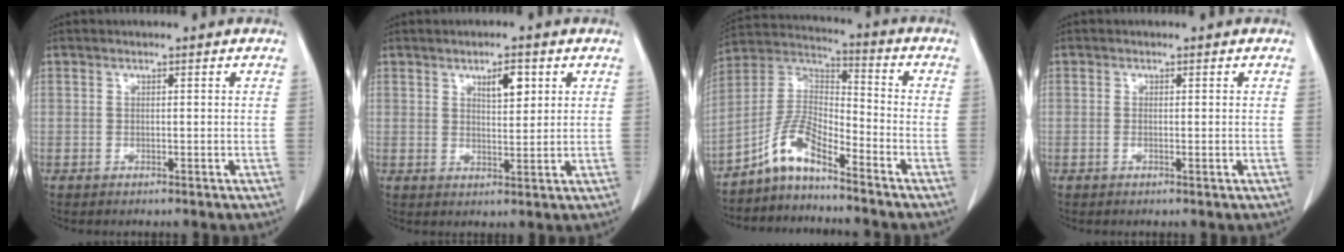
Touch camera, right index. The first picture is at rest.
{"total": 4.1, "force": [2.0, 1.4, 3.4], "torque": [-0.055, -0.002, 0.035]}
{"total": 8.1, "force": [-6.2, 1.7, 5.0], "torque": [-0.114, 0.021, -0.124]}
{"total": 0.7, "force": [-0.1, 0.1, 0.7], "torque": [-0.011, -0.001, 0.001]}